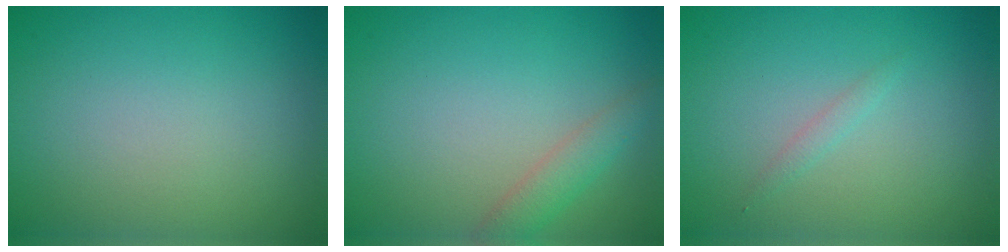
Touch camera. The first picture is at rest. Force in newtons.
{"total": 2.1, "press": 2.1, "slide": 0.2}
{"total": 0.7, "press": 0.7, "slide": 0.0}